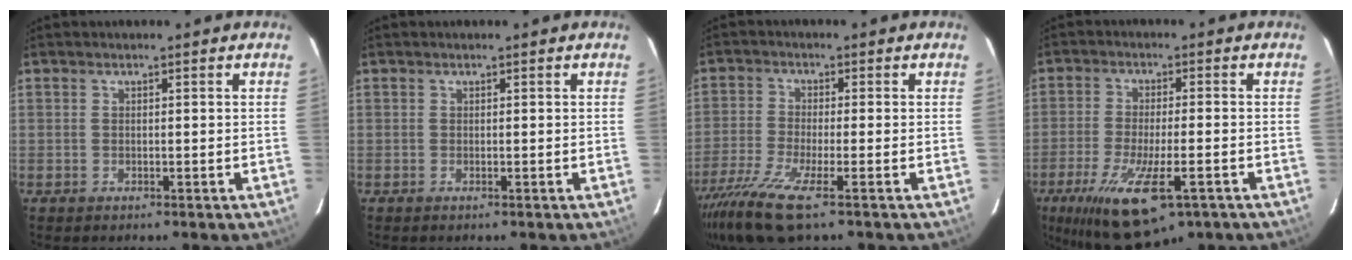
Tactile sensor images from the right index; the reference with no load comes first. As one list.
[{"total": 0.0}, {"total": 10.5, "force": [-7.1, 1.1, 7.6], "torque": [-0.176, -0.040, -0.138]}, {"total": 16.0, "force": [-8.9, 4.8, 12.4], "torque": [-0.249, -0.053, -0.143]}]